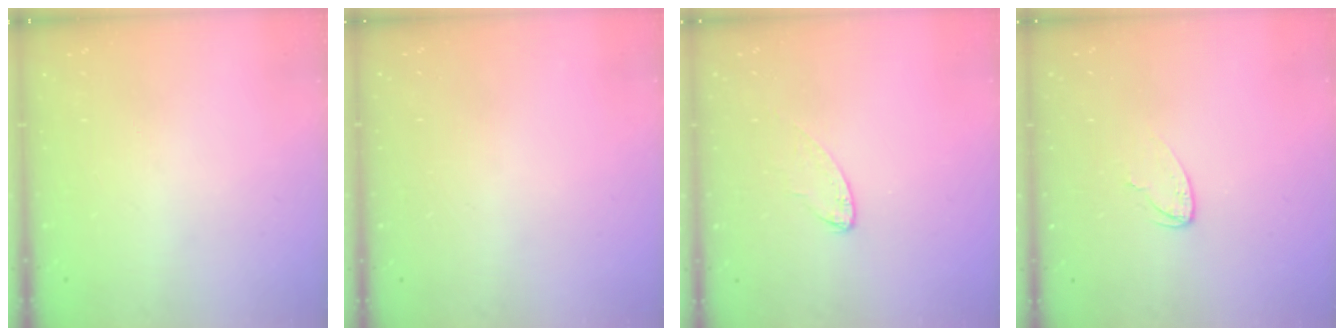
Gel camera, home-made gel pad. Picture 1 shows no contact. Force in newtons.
{"total": 0.0}
{"total": 5.4, "press": 5.4, "slide": 0.4}
{"total": 4.0, "press": 4.0, "slide": 0.3}